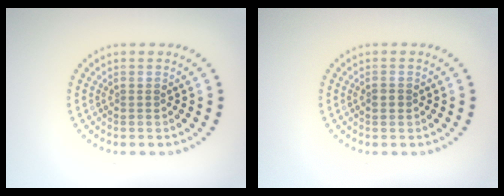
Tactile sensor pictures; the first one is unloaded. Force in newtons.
{"total": 1.2, "press": 1.2, "slide": 0.2}